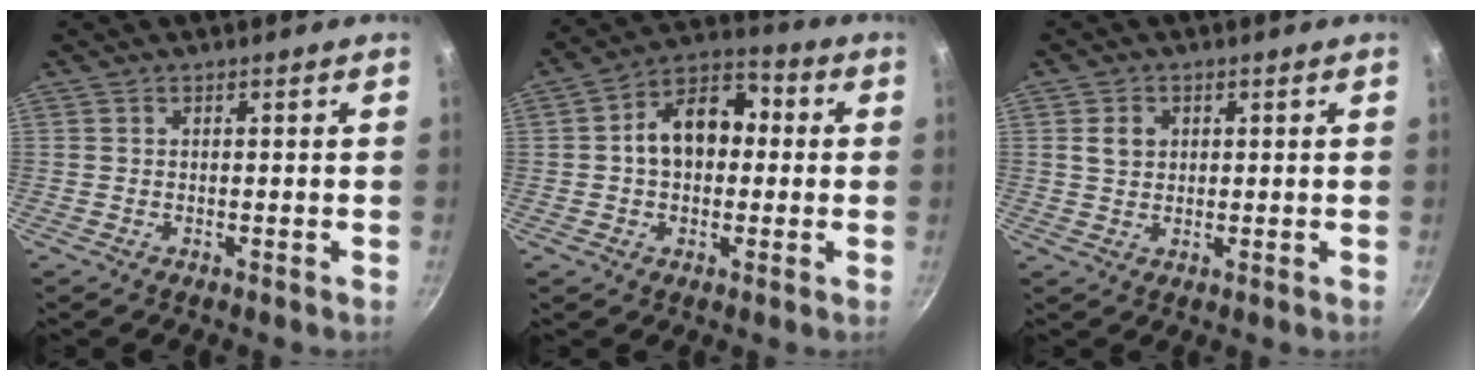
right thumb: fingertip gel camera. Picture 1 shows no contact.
{"total": 12.4, "force": [0.7, 8.8, 8.7], "torque": [-0.094, 0.037, -0.007]}
{"total": 3.4, "force": [0.8, 2.8, 1.8], "torque": [-0.019, 0.001, 0.014]}